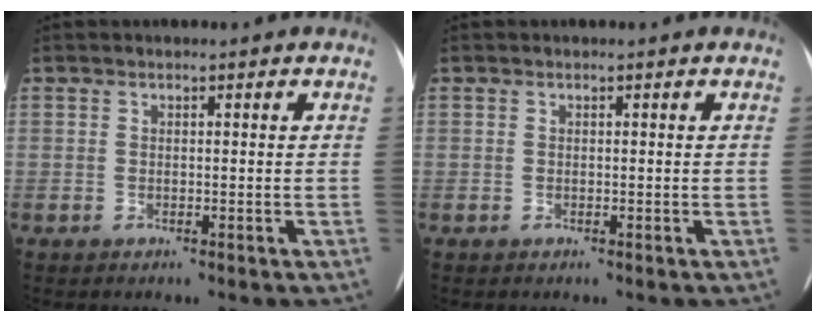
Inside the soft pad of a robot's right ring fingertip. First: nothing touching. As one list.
[{"total": 0.0}]